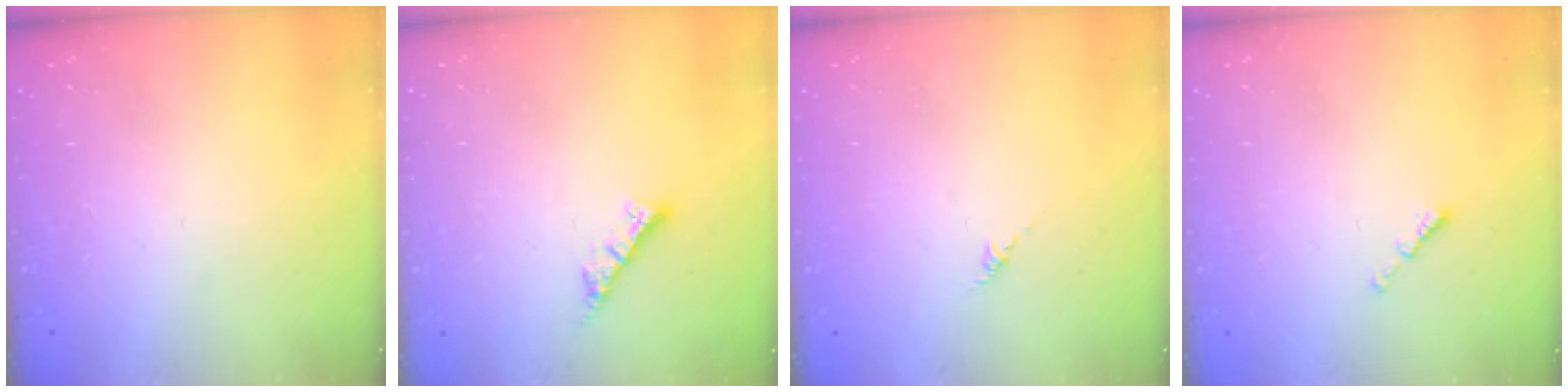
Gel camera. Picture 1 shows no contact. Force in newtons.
{"total": 4.8, "press": 4.8, "slide": 0.3}
{"total": 0.6, "press": 0.4, "slide": 0.4}
{"total": 0.0}